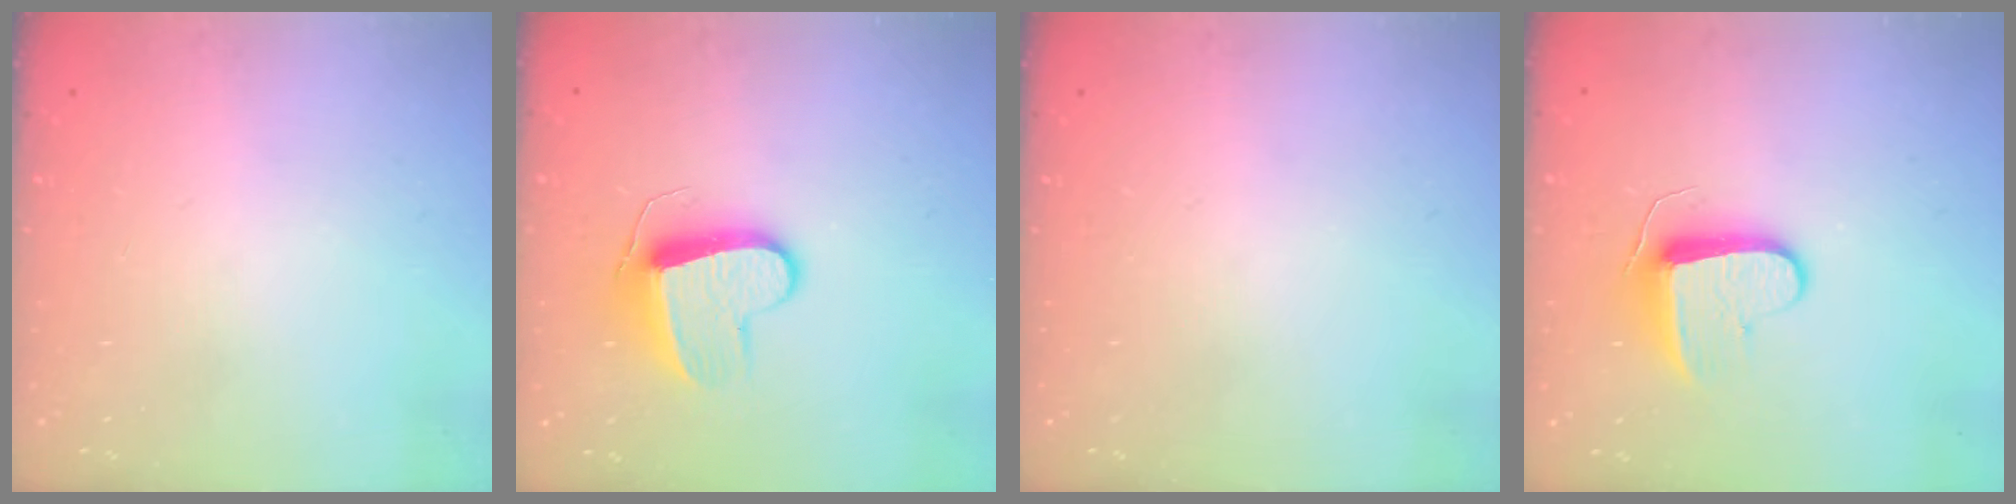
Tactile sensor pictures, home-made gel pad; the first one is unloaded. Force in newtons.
{"total": 9.9, "press": 9.9, "slide": 0.6}
{"total": 0.0}
{"total": 9.1, "press": 9.1, "slide": 0.0}